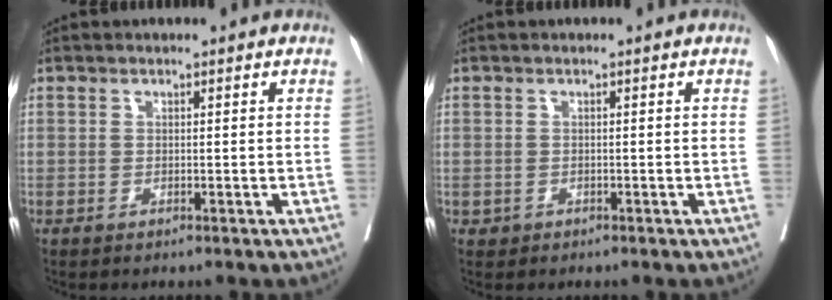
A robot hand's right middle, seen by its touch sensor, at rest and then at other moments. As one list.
[{"total": 0.6, "force": [-0.3, 0.5, 0.1], "torque": [-0.008, 0.001, -0.002]}]